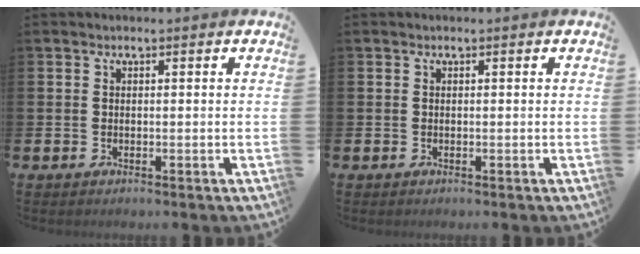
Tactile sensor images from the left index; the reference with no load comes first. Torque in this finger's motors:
{"motor_torque": [0.00, 0.00, 0.01, 0.01]}